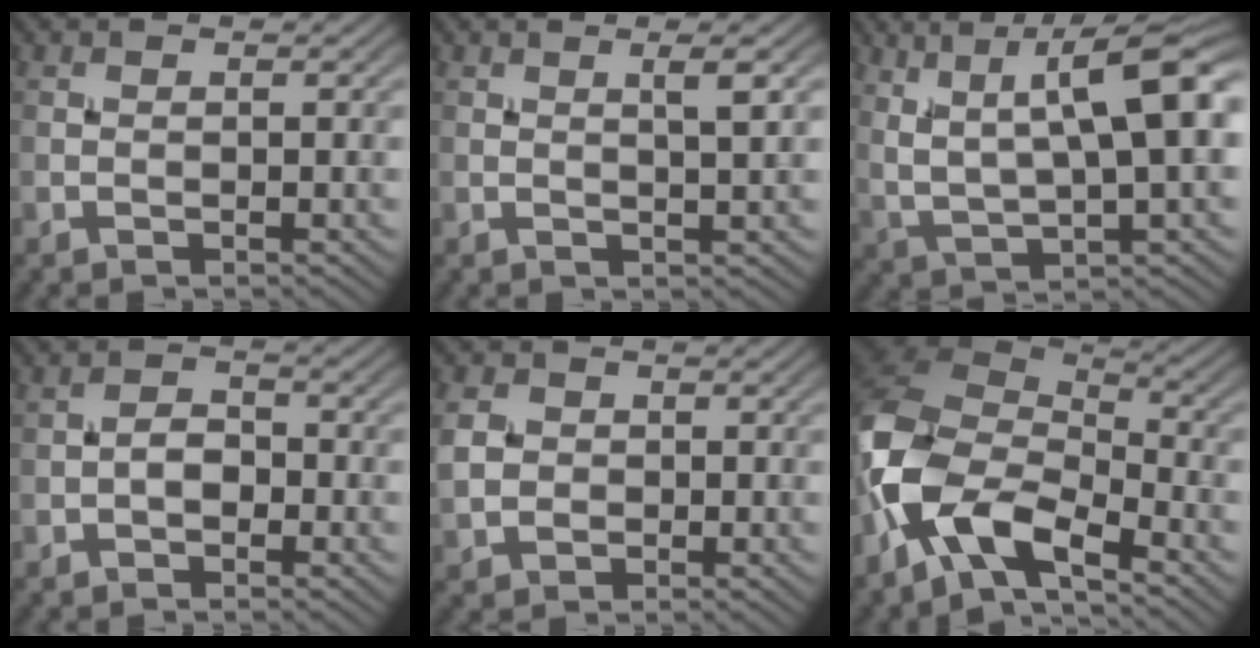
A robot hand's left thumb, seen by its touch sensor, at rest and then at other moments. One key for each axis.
{"total": 2.4, "fx": 1.0, "fy": 0.0, "fz": 2.2, "tx": -0.037, "ty": 0.004, "tz": 0.018}
{"total": 12.0, "fx": 4.7, "fy": 3.0, "fz": 10.7, "tx": -0.191, "ty": 0.007, "tz": 0.087}
{"total": 2.2, "fx": -1.0, "fy": 1.4, "fz": 1.4, "tx": -0.024, "ty": 0.007, "tz": -0.022}
{"total": 4.1, "fx": -0.1, "fy": 3.5, "fz": 2.1, "tx": -0.059, "ty": 0.002, "tz": -0.005}
{"total": 12.2, "fx": -6.2, "fy": 6.0, "fz": 8.7, "tx": -0.188, "ty": -0.009, "tz": -0.135}